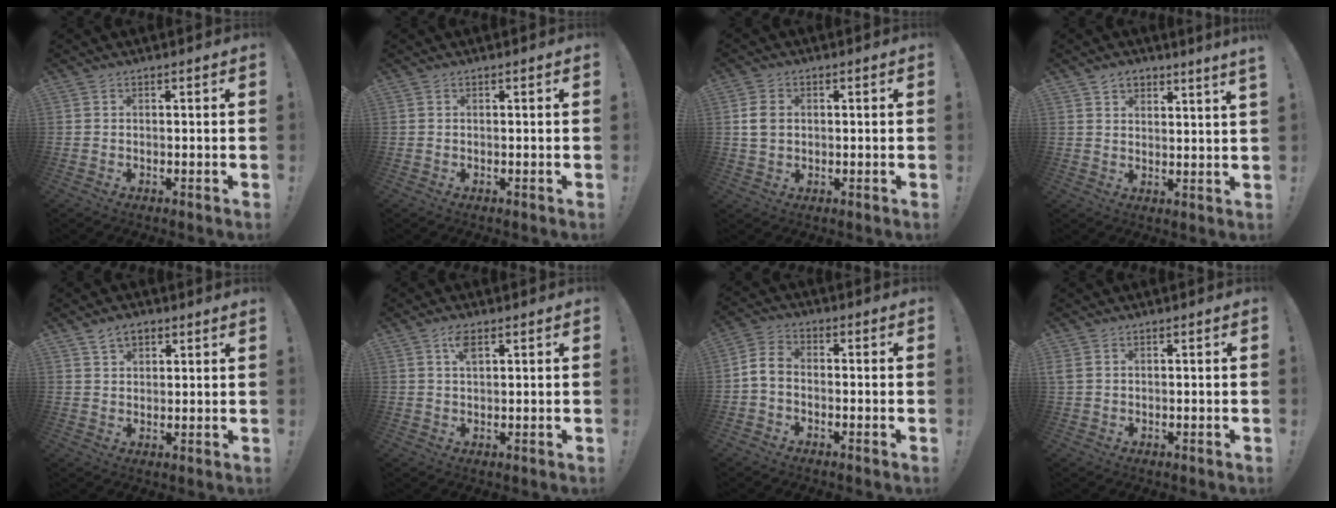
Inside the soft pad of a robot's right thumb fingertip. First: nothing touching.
{"total": 0.0}
{"total": 5.1, "force": [0.6, 3.9, 3.2], "torque": [-0.053, 0.005, 0.012]}
{"total": 3.7, "force": [3.2, 0.4, 1.8], "torque": [-0.026, -0.019, 0.055]}
{"total": 4.3, "force": [3.1, 2.2, 2.1], "torque": [-0.040, -0.008, 0.057]}
{"total": 3.9, "force": [1.9, 1.6, 3.0], "torque": [-0.056, 0.000, 0.032]}
{"total": 5.1, "force": [-1.6, 3.4, 3.4], "torque": [-0.078, 0.016, -0.026]}
{"total": 1.6, "force": [0.7, 1.0, 1.0], "torque": [-0.030, 0.006, 0.016]}